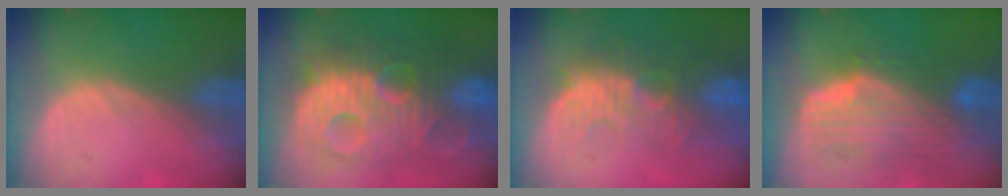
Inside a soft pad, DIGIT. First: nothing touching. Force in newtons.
{"total": 13.7, "press": 13.6, "slide": 1.1}
{"total": 10.8, "press": 9.5, "slide": 5.2}
{"total": 10.2, "press": 8.9, "slide": 4.9}